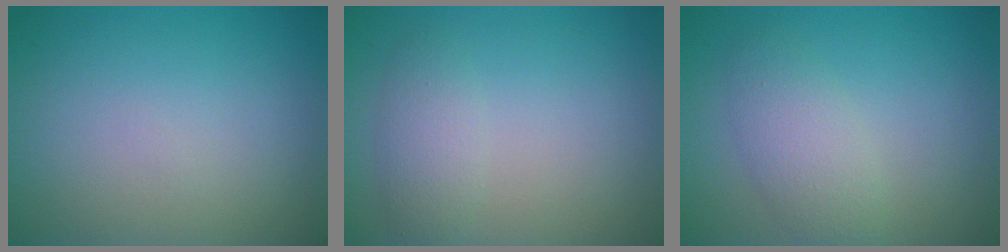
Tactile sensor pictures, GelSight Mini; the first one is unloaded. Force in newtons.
{"total": 2.1, "press": 2.1, "slide": 0.2}
{"total": 3.1, "press": 3.1, "slide": 0.0}